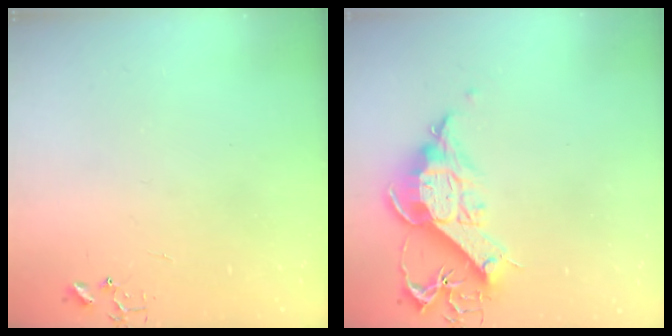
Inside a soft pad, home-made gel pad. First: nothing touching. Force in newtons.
{"total": 13.2, "press": 13.1, "slide": 1.5}